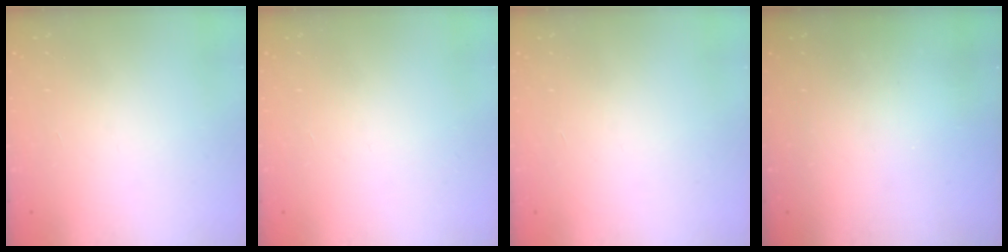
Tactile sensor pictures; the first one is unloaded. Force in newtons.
{"total": 0.0}
{"total": 0.0}
{"total": 0.0}